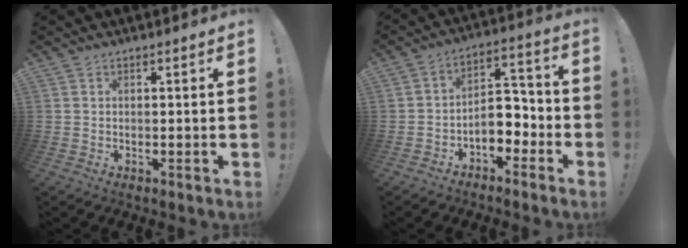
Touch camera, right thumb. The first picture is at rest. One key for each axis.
{"total": 9.0, "fx": -4.0, "fy": 6.2, "fz": 5.0, "tx": -0.076, "ty": 0.022, "tz": -0.065}